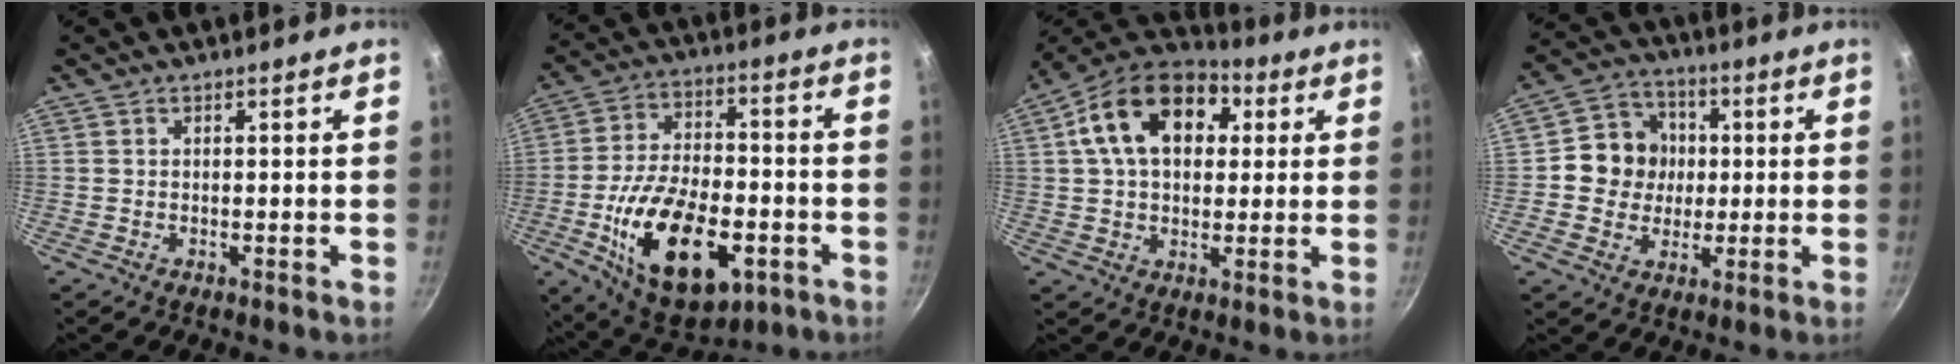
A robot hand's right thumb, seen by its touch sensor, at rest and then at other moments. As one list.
[{"total": 22.0, "force": [-7.0, 11.9, 17.2], "torque": [-0.281, 0.024, -0.107]}, {"total": 18.2, "force": [4.9, 12.3, 12.4], "torque": [-0.187, 0.021, 0.064]}, {"total": 10.2, "force": [0.5, 9.5, 3.9], "torque": [-0.026, 0.017, -0.005]}]